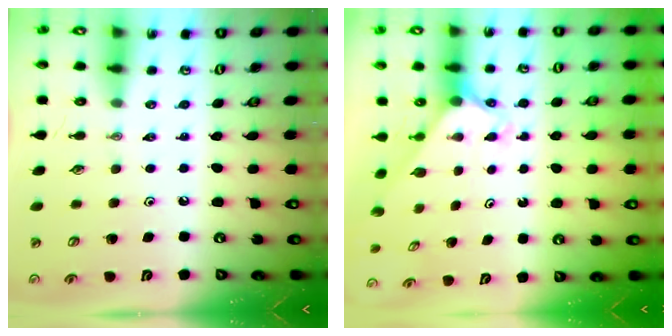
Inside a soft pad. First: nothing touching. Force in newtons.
{"total": 2.0, "press": 2.0, "slide": 0.2}